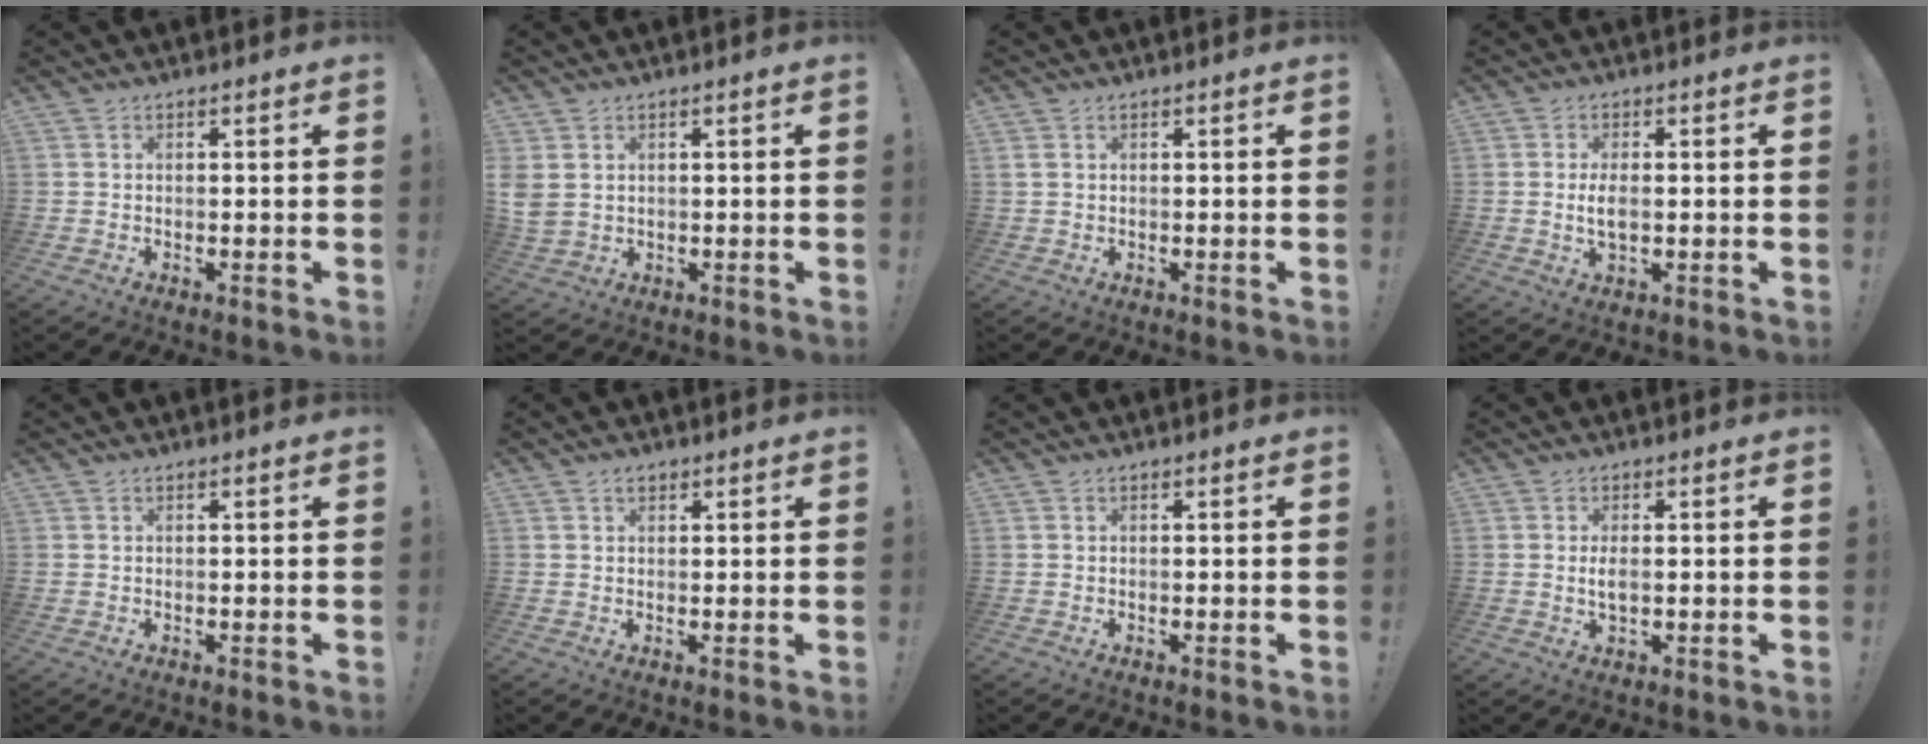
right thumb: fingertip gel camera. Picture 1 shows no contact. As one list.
[{"total": 4.5, "force": [1.7, 3.2, 2.5], "torque": [-0.056, -0.005, 0.033]}, {"total": 1.3, "force": [0.7, 0.7, 0.8], "torque": [-0.023, 0.004, 0.014]}, {"total": 4.3, "force": [-0.1, 2.0, 3.8], "torque": [-0.066, -0.007, -0.008]}, {"total": 0.0}, {"total": 1.4, "force": [0.9, 0.8, 0.7], "torque": [-0.010, -0.001, 0.016]}, {"total": 0.0}, {"total": 2.9, "force": [0.0, 1.2, 2.6], "torque": [-0.049, -0.002, -0.003]}]